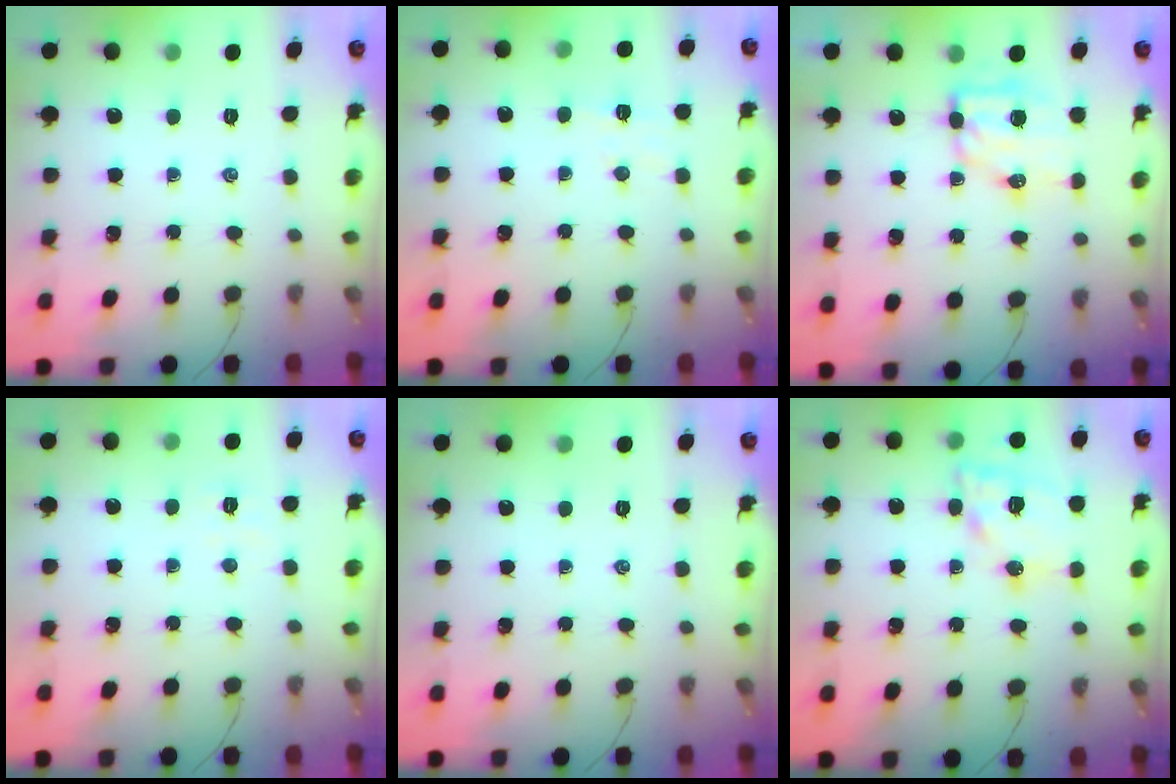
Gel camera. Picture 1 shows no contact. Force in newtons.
{"total": 4.9, "press": 4.9, "slide": 0.7}
{"total": 7.4, "press": 7.3, "slide": 0.7}
{"total": 2.5, "press": 2.4, "slide": 0.7}
{"total": 0.0}
{"total": 15.5, "press": 15.2, "slide": 3.0}